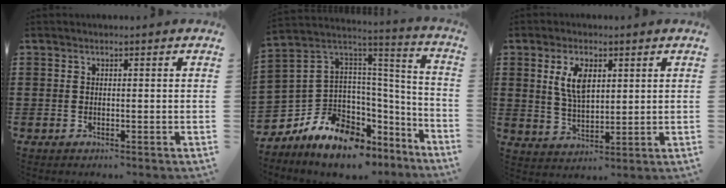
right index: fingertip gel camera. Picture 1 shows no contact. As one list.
[{"total": 9.2, "force": [-6.0, 6.3, 3.1], "torque": [-0.098, -0.009, -0.113]}, {"total": 6.1, "force": [2.1, 3.0, 4.9], "torque": [-0.105, 0.010, 0.036]}]